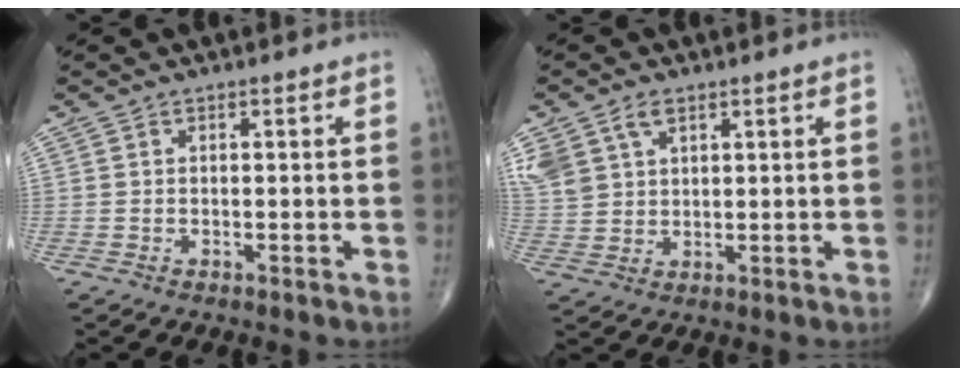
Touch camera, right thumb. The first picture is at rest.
{"total": 10.4, "force": [5.2, 7.1, 5.5], "torque": [-0.128, -0.003, 0.110]}